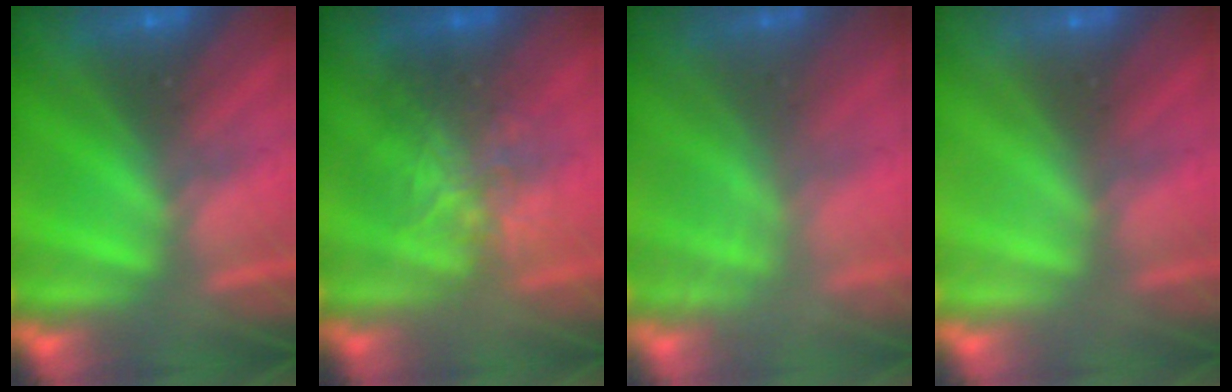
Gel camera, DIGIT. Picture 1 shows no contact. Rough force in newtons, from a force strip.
{"total": 2.5}
{"total": 2.3}
{"total": 3.0}